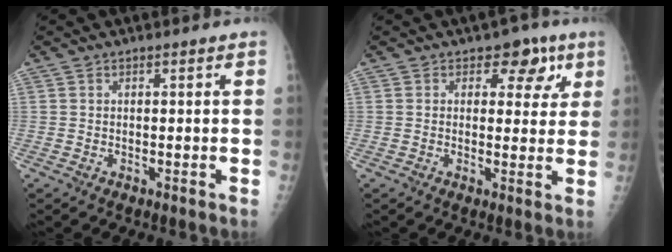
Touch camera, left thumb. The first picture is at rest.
{"total": 6.4, "force": [3.2, 4.2, 3.7], "torque": [-0.003, -0.008, 0.034]}